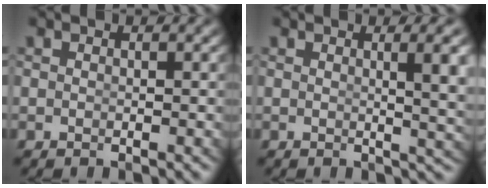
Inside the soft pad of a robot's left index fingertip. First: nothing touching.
{"total": 3.6, "force": [0.9, 0.1, 3.5], "torque": [-0.038, -0.006, 0.019]}